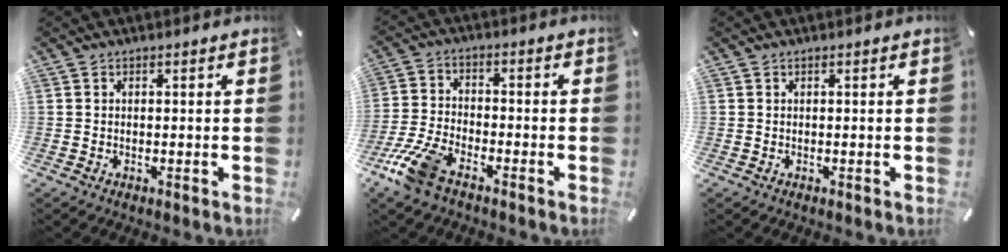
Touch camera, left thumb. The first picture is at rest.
{"total": 9.6, "force": [-6.5, 4.0, 5.8], "torque": [-0.132, 0.019, -0.125]}
{"total": 0.0}